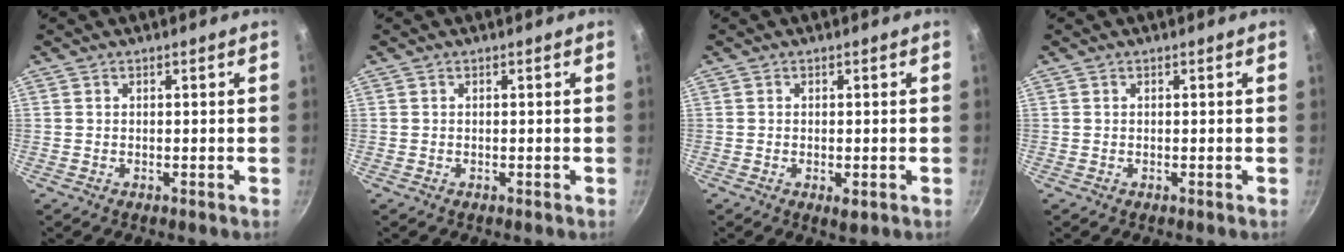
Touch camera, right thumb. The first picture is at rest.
{"total": 0.0}
{"total": 2.1, "force": [-0.7, 0.8, 1.8], "torque": [-0.027, -0.005, -0.009]}
{"total": 0.0}